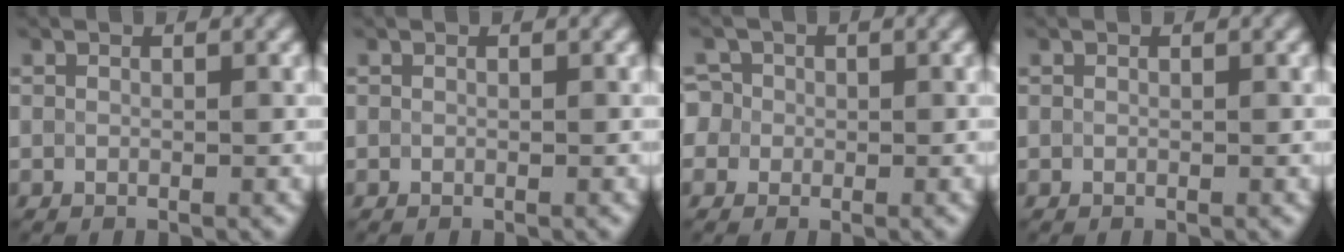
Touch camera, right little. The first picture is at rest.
{"total": 0.0}
{"total": 3.3, "force": [0.5, 3.1, 1.1], "torque": [-0.007, 0.031, -0.020]}
{"total": 0.0}